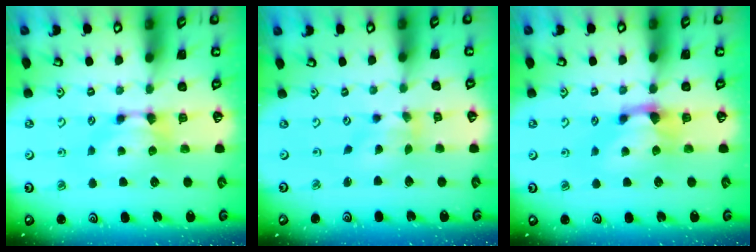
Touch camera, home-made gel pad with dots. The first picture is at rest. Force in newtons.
{"total": 1.3, "press": 0.3, "slide": 1.3}
{"total": 2.2, "press": 2.1, "slide": 0.9}